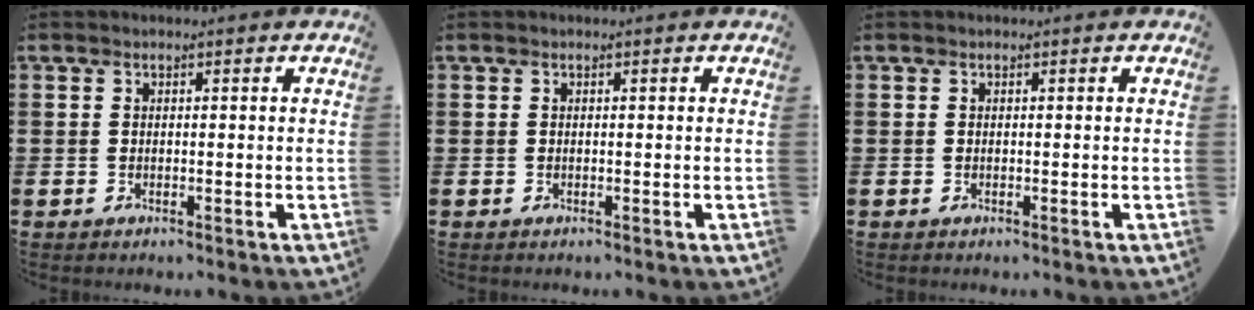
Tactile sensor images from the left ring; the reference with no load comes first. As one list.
[{"total": 0.0}, {"total": 0.0}]